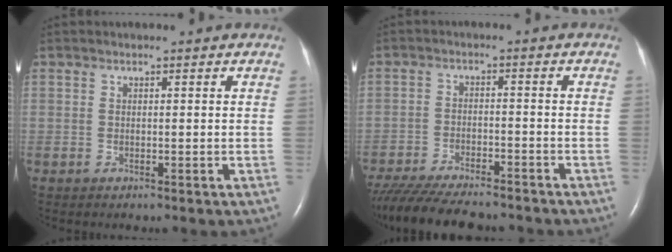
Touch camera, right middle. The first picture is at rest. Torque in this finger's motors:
{"motor_torque": [1.03, -1.11, 0.14, 0.10]}